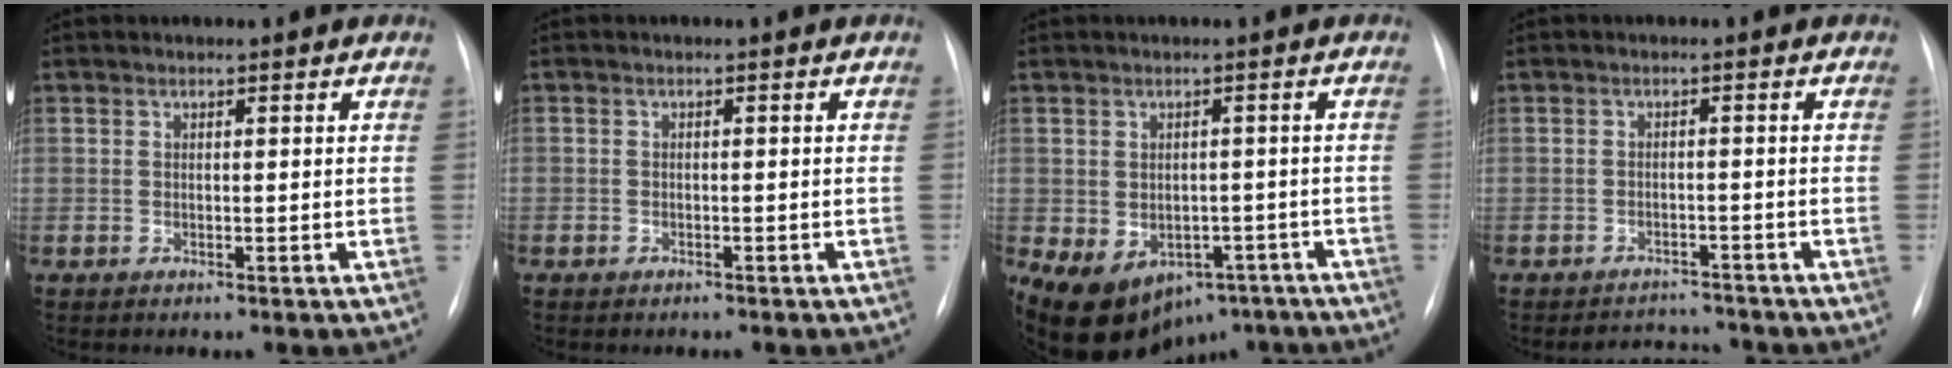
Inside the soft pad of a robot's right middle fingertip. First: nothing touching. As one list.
[{"total": 1.1, "force": [-0.8, 0.8, 0.1], "torque": [-0.009, 0.004, -0.012]}, {"total": 14.0, "force": [-8.0, 9.6, 6.3], "torque": [-0.125, 0.010, -0.100]}, {"total": 3.6, "force": [-3.5, 0.8, -0.4], "torque": [0.003, 0.004, -0.049]}]